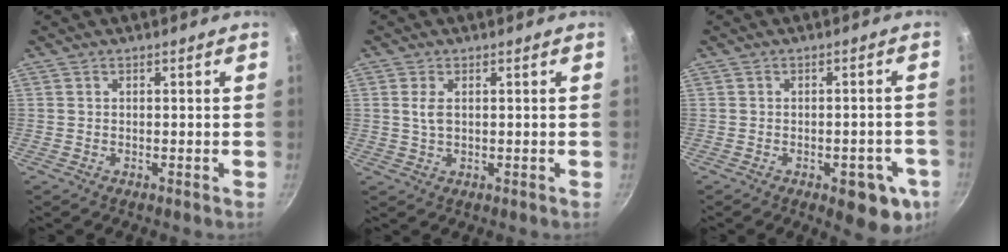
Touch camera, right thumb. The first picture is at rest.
{"total": 2.6, "force": [0.5, 1.4, 2.1], "torque": [-0.043, 0.001, 0.009]}
{"total": 10.0, "force": [-3.8, 4.5, 8.1], "torque": [-0.062, 0.013, -0.042]}